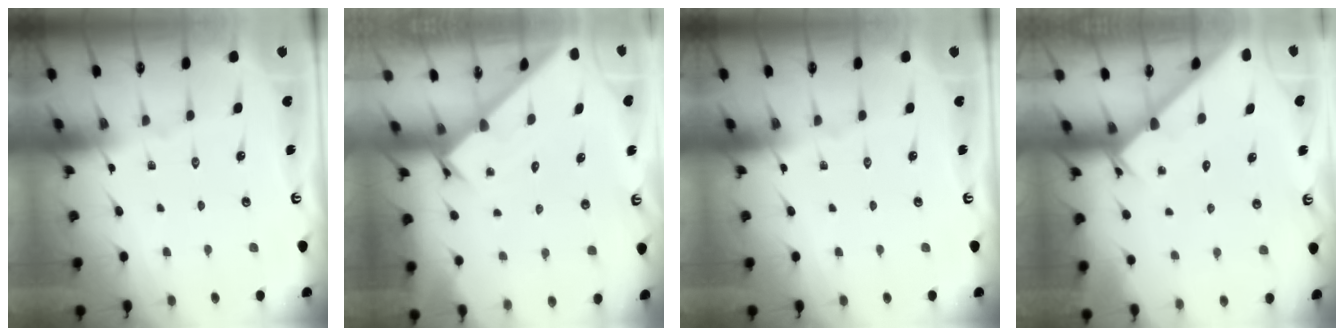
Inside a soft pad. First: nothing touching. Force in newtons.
{"total": 1.7, "press": 1.7, "slide": 0.1}
{"total": 0.0}
{"total": 1.9, "press": 1.9, "slide": 0.1}